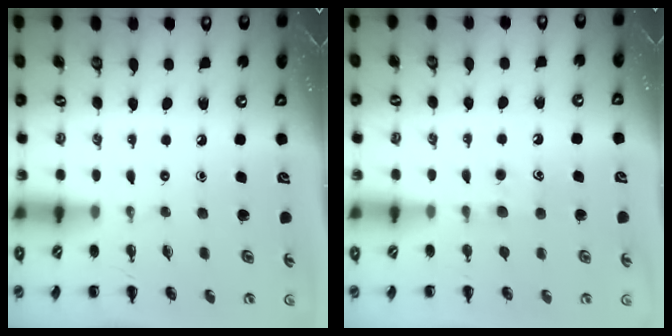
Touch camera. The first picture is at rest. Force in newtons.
{"total": 5.4, "press": 5.2, "slide": 1.5}